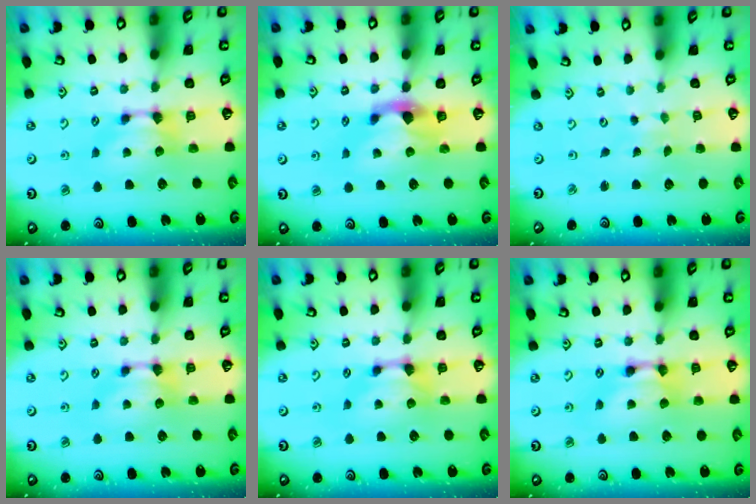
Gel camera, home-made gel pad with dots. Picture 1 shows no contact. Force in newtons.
{"total": 2.3, "press": 1.9, "slide": 1.3}
{"total": 6.5, "press": 6.5, "slide": 0.4}
{"total": 0.0}
{"total": 0.6, "press": 0.4, "slide": 0.5}
{"total": 2.0, "press": 2.0, "slide": 0.1}